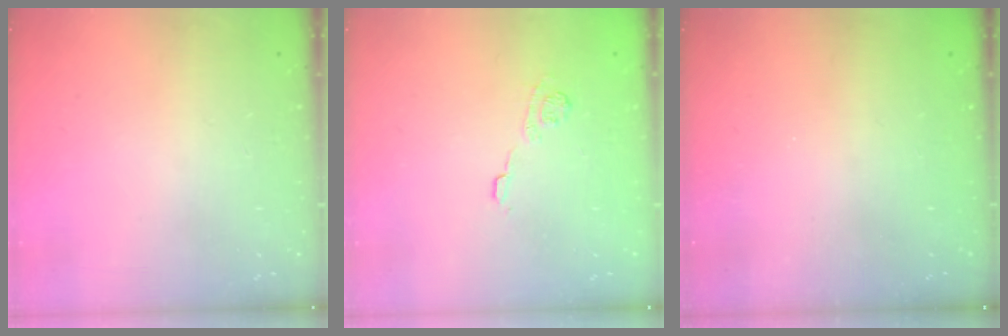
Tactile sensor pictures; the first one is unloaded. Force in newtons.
{"total": 9.2, "press": 9.2, "slide": 0.8}
{"total": 2.3, "press": 2.2, "slide": 0.8}